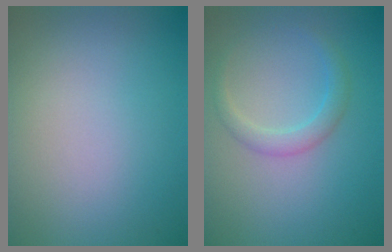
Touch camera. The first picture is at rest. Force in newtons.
{"total": 1.9, "press": 1.9, "slide": 0.0}